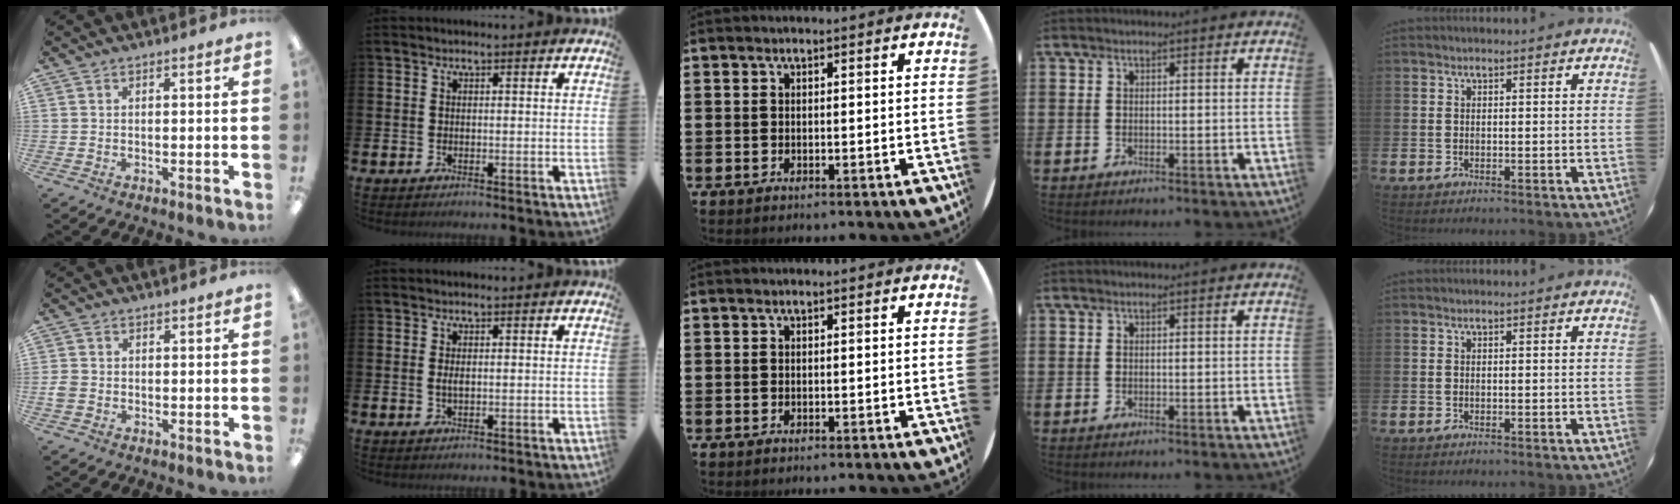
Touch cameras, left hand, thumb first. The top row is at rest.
{"thumb": {"total": 2.1, "force": [-0.4, 1.9, 0.9], "torque": [-0.013, 0.005, -0.009]}, "index": {"total": 1.3, "force": [0.2, 0.6, 1.2], "torque": [-0.021, 0.003, 0.002]}}